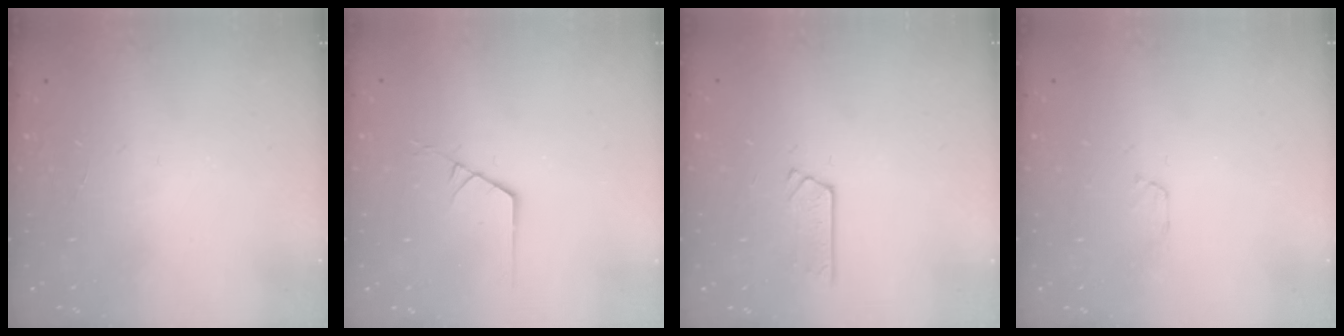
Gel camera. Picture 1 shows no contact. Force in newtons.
{"total": 1.3, "press": 1.3, "slide": 0.1}
{"total": 3.8, "press": 3.7, "slide": 0.3}
{"total": 3.0, "press": 2.9, "slide": 0.4}